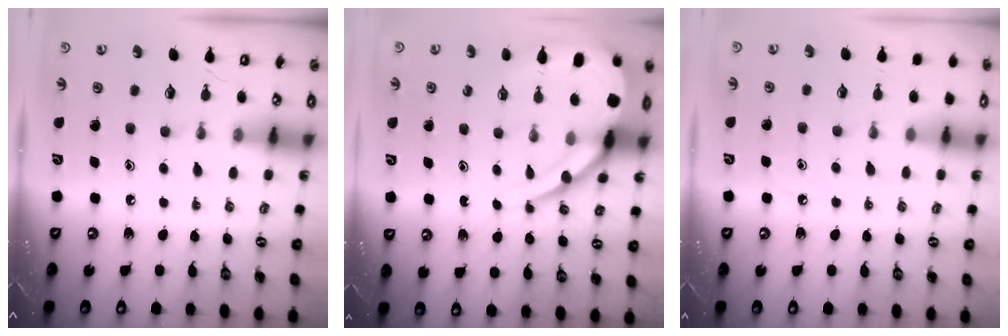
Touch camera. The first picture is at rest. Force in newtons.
{"total": 13.0, "press": 12.9, "slide": 1.4}
{"total": 5.3, "press": 5.2, "slide": 0.7}